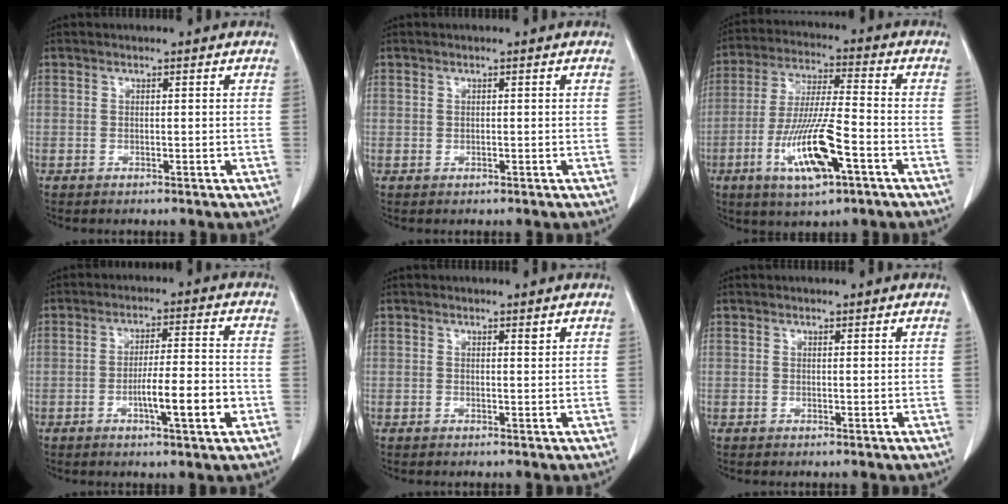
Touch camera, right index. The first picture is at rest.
{"total": 0.0}
{"total": 13.1, "force": [-5.3, 2.0, 11.8], "torque": [-0.234, -0.014, -0.095]}
{"total": 8.3, "force": [-2.9, 0.7, 7.8], "torque": [-0.125, 0.001, -0.047]}
{"total": 0.5, "force": [0.3, 0.2, 0.4], "torque": [-0.008, 0.000, 0.002]}
{"total": 0.0}